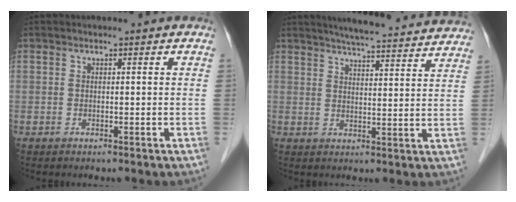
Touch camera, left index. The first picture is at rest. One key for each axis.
{"total": 18.5, "fx": 17.2, "fy": 1.6, "fz": 6.4, "tx": -0.089, "ty": -0.003, "tz": 0.214}